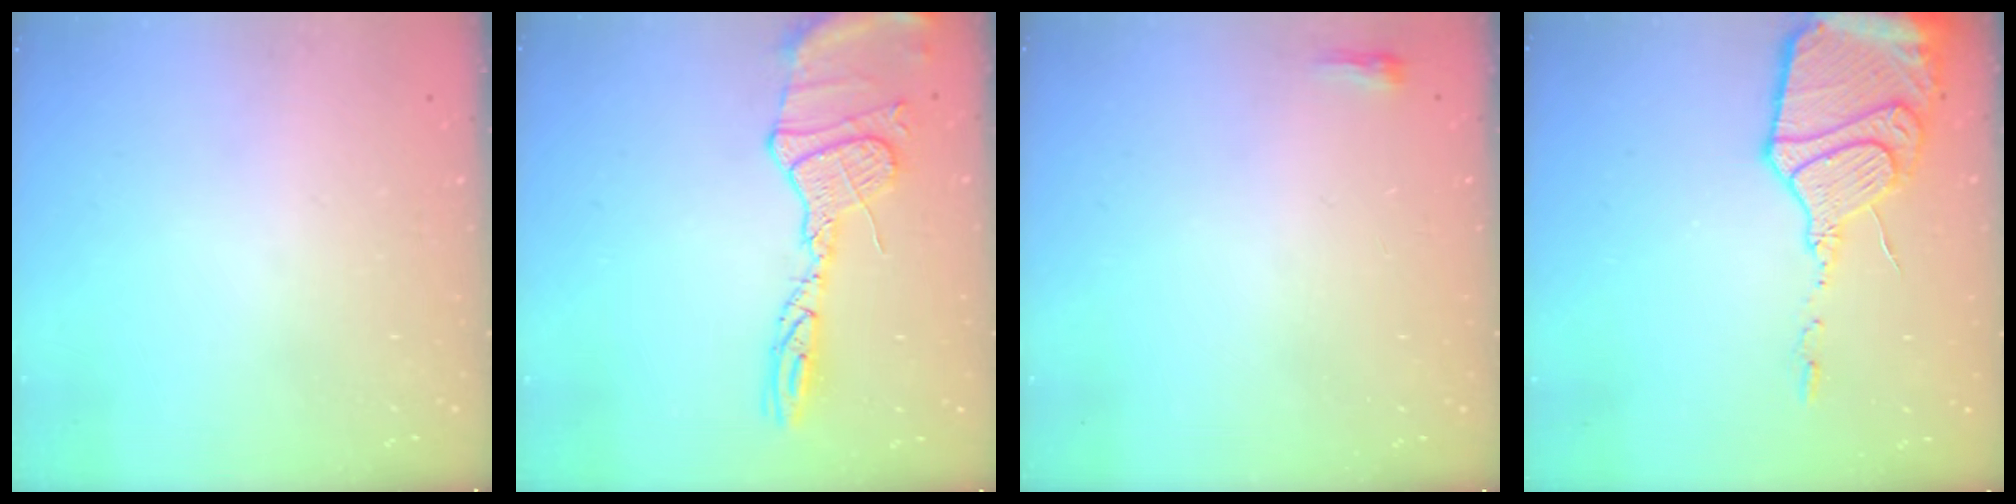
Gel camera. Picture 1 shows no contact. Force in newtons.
{"total": 14.8, "press": 14.8, "slide": 1.1}
{"total": 2.3, "press": 2.2, "slide": 0.7}
{"total": 19.2, "press": 19.1, "slide": 1.6}